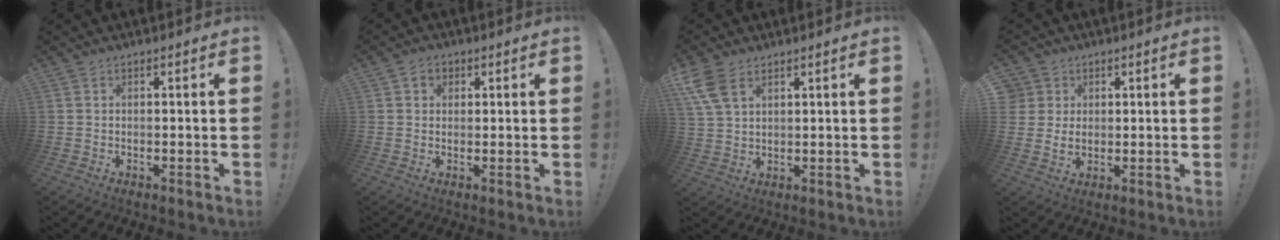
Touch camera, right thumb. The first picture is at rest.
{"total": 2.7, "force": [0.9, 2.4, 0.9], "torque": [-0.014, 0.001, 0.016]}
{"total": 8.5, "force": [4.6, 4.9, 5.2], "torque": [-0.098, -0.011, 0.090]}
{"total": 4.8, "force": [1.8, 4.3, 0.9], "torque": [-0.018, -0.008, 0.033]}